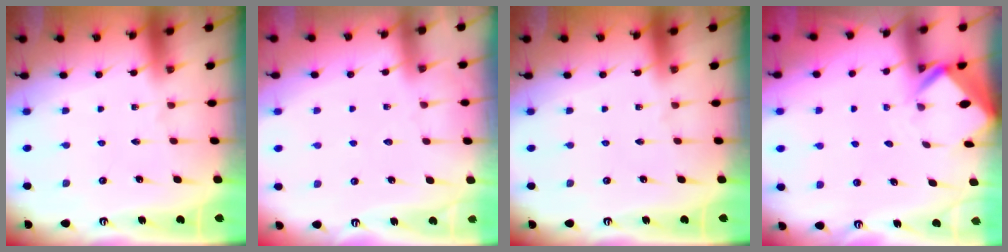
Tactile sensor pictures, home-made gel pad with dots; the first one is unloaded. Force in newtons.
{"total": 3.9, "press": 3.8, "slide": 0.5}
{"total": 0.0}
{"total": 2.9, "press": 2.9, "slide": 0.2}